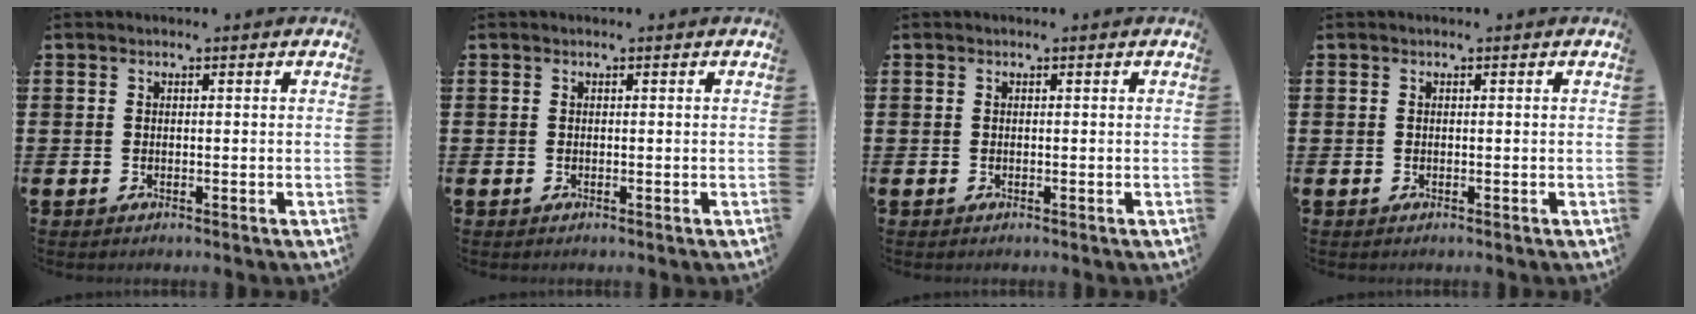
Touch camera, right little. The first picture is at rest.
{"total": 0.0}
{"total": 0.0}
{"total": 0.0}